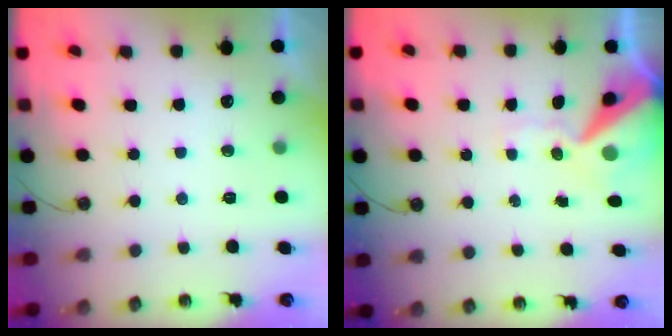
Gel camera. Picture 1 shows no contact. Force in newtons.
{"total": 12.1, "press": 12.0, "slide": 1.6}